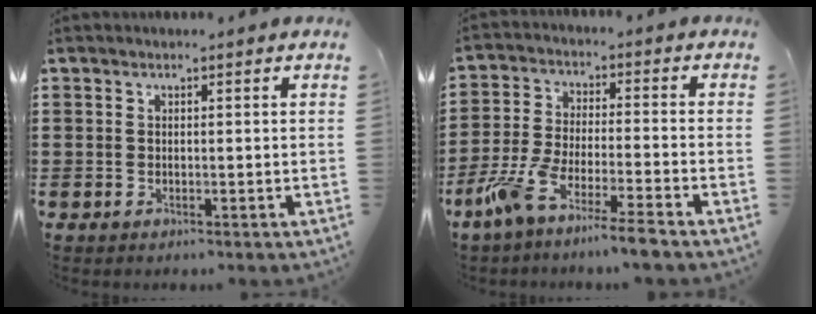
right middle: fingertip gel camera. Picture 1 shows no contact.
{"total": 7.4, "force": [-6.3, -0.7, 3.8], "torque": [-0.094, -0.021, -0.128]}